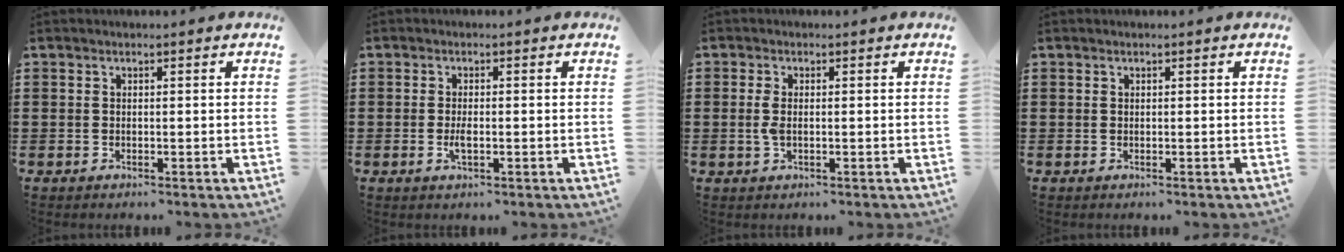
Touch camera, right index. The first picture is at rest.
{"total": 2.1, "force": [-0.4, 0.6, 2.0], "torque": [-0.044, -0.006, -0.009]}
{"total": 2.5, "force": [-0.1, 0.9, 2.3], "torque": [-0.067, -0.009, -0.009]}
{"total": 0.0}